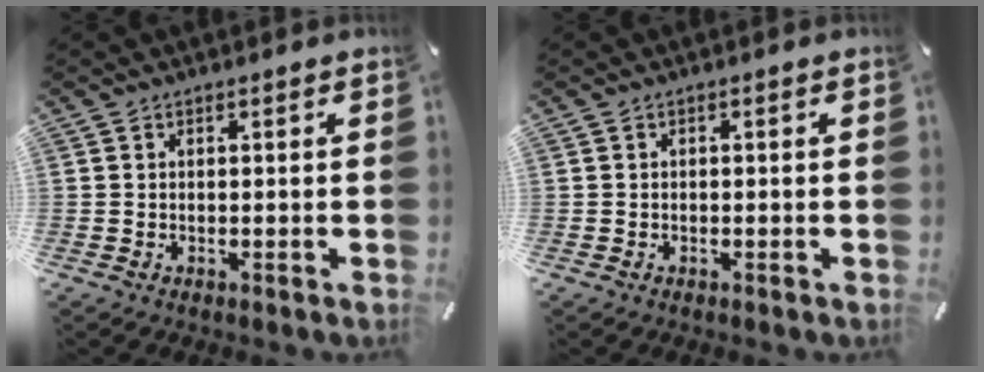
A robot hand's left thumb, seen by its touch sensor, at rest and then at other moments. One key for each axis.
{"total": 0.0}